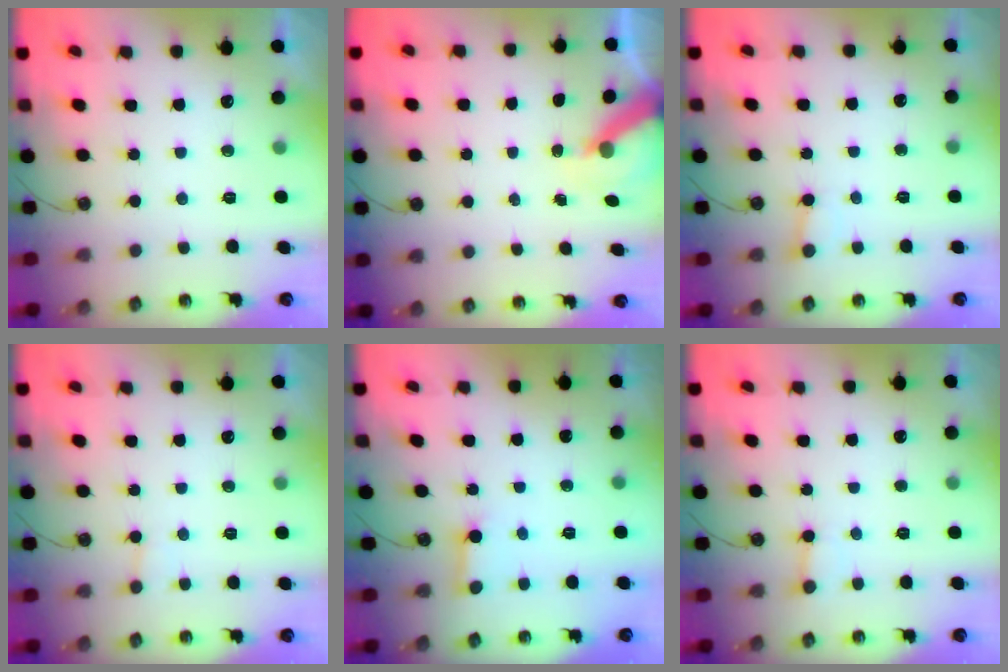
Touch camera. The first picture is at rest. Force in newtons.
{"total": 6.4, "press": 6.4, "slide": 0.3}
{"total": 3.9, "press": 3.9, "slide": 0.3}
{"total": 4.7, "press": 4.6, "slide": 0.4}
{"total": 2.8, "press": 2.8, "slide": 0.3}
{"total": 2.2, "press": 2.2, "slide": 0.2}